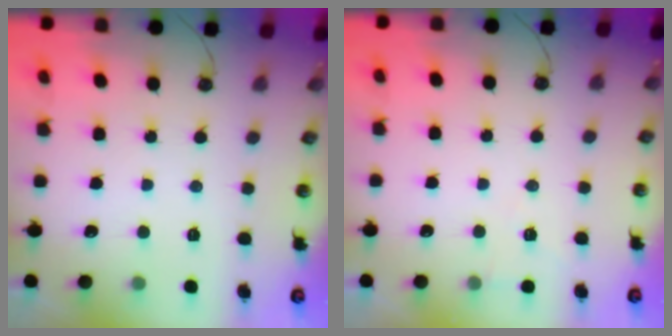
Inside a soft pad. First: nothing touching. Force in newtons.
{"total": 5.4, "press": 3.3, "slide": 4.3}